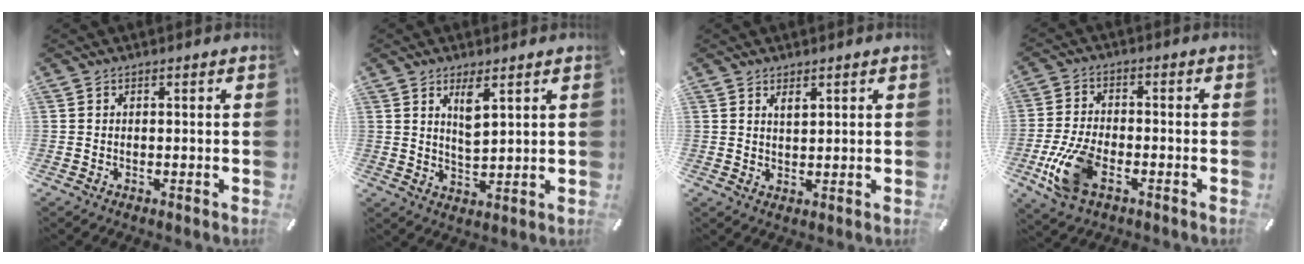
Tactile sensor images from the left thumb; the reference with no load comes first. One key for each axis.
{"total": 5.2, "fx": 3.2, "fy": 1.7, "fz": 3.8, "tx": -0.067, "ty": -0.014, "tz": 0.052}
{"total": 2.1, "fx": 1.5, "fy": 1.0, "fz": 1.1, "tx": -0.014, "ty": -0.005, "tz": 0.027}
{"total": 11.9, "fx": -4.5, "fy": 6.6, "fz": 8.8, "tx": -0.196, "ty": 0.003, "tz": -0.082}